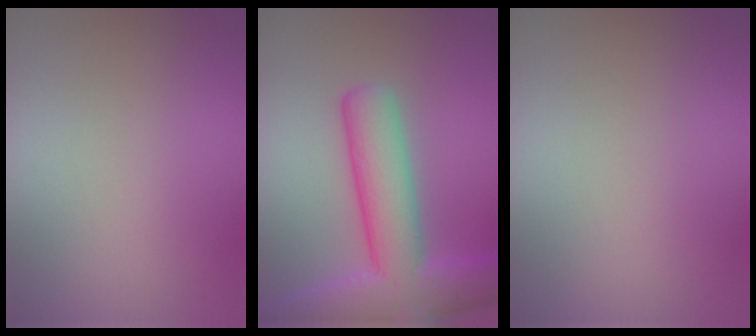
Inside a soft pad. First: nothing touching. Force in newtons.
{"total": 8.9, "press": 8.8, "slide": 0.4}
{"total": 0.0}